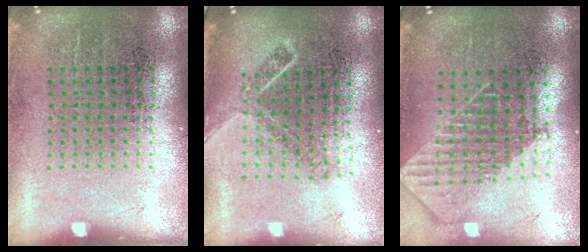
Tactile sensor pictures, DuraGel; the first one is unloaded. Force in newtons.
{"total": 1.8, "press": 1.4, "slide": 1.2}
{"total": 1.9, "press": 1.5, "slide": 1.3}